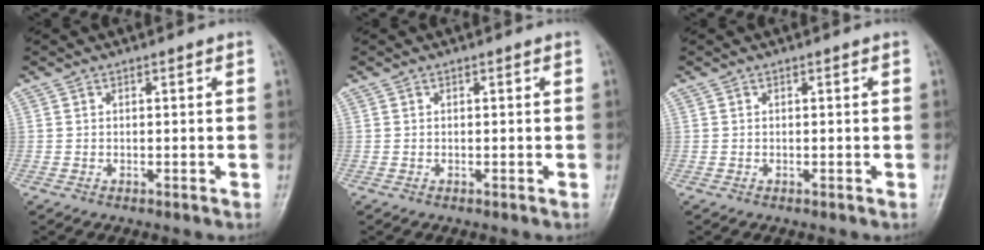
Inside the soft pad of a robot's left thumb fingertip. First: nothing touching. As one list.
[{"total": 0.0}, {"total": 0.0}]